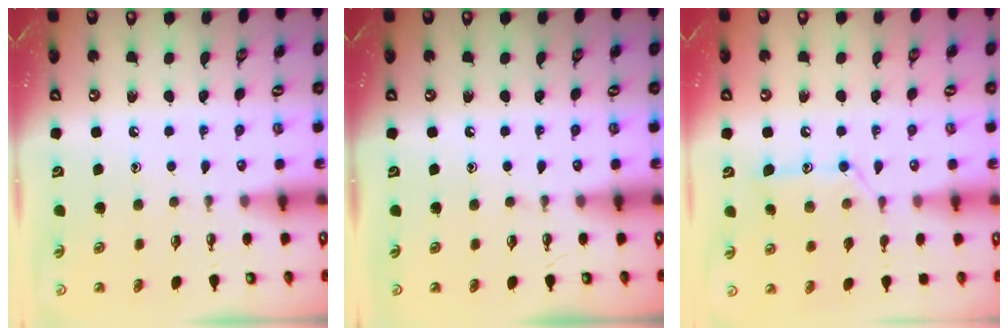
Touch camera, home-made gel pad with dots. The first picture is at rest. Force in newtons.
{"total": 0.0}
{"total": 13.5, "press": 13.5, "slide": 0.8}